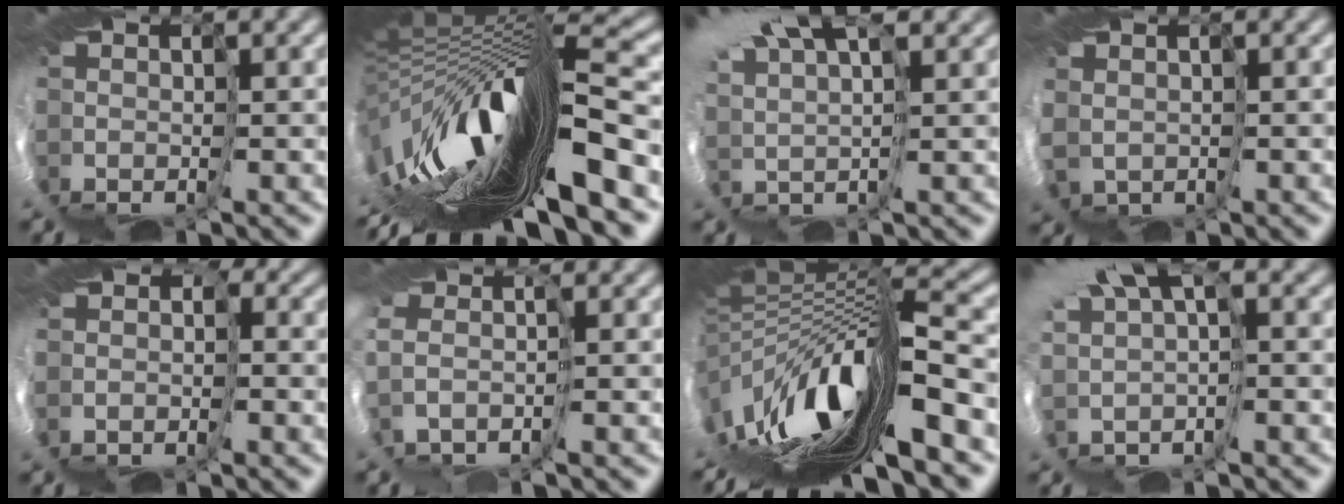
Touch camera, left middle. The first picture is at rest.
{"total": 11.6, "force": [-0.7, -1.1, 11.5], "torque": [-0.192, -0.025, 0.021]}
{"total": 7.6, "force": [6.4, -4.0, 1.2], "torque": [-0.021, 0.021, 0.136]}
{"total": 4.7, "force": [0.6, 4.2, 1.9], "torque": [-0.078, -0.015, 0.006]}
{"total": 2.4, "force": [0.0, 2.0, 1.3], "torque": [-0.028, 0.004, 0.001]}
{"total": 2.2, "force": [0.3, -2.0, 0.8], "torque": [-0.034, -0.007, 0.041]}
{"total": 9.4, "force": [-1.5, -1.3, 9.1], "torque": [-0.168, 0.004, 0.003]}
{"total": 4.4, "force": [2.6, -3.4, 1.2], "torque": [-0.017, 0.006, 0.067]}